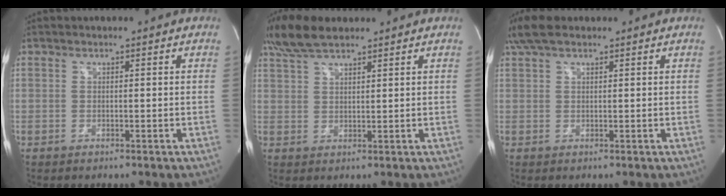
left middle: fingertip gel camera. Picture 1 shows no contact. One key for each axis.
{"total": 6.8, "fx": 5.5, "fy": 1.7, "fz": 3.7, "tx": -0.085, "ty": 0.024, "tz": 0.109}
{"total": 4.8, "fx": 3.5, "fy": 1.7, "fz": 2.8, "tx": -0.068, "ty": 0.029, "tz": 0.071}